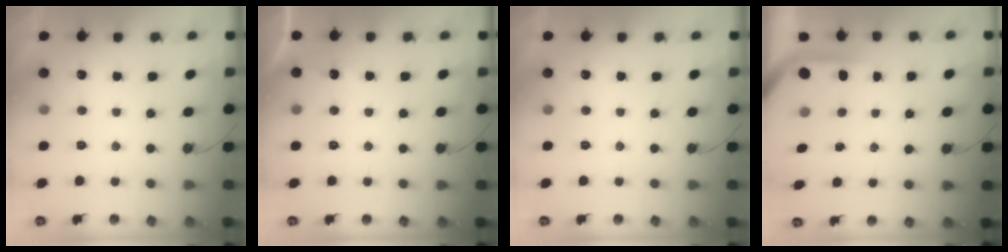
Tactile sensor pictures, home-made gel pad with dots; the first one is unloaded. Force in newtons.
{"total": 2.1, "press": 2.1, "slide": 0.4}
{"total": 0.0}
{"total": 3.7, "press": 3.7, "slide": 0.3}